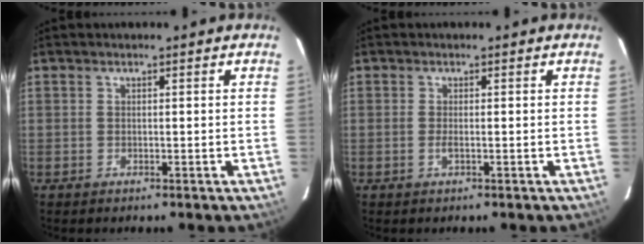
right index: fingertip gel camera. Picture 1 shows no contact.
{"total": 1.1, "force": [-0.2, -0.1, 1.0], "torque": [-0.022, -0.001, -0.005]}